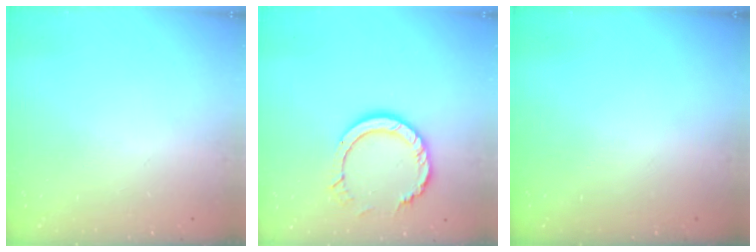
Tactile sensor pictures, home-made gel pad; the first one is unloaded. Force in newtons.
{"total": 10.1, "press": 10.1, "slide": 0.9}
{"total": 0.0}